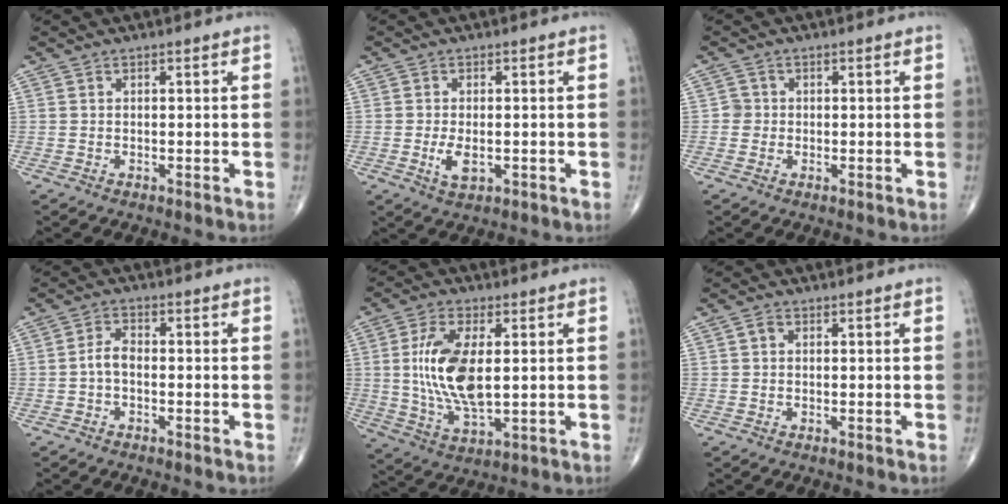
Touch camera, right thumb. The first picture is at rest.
{"total": 3.8, "force": [-0.8, 1.9, 3.2], "torque": [-0.062, -0.006, -0.013]}
{"total": 1.7, "force": [-0.2, 1.7, 0.2], "torque": [0.010, 0.007, -0.008]}
{"total": 3.0, "force": [-0.8, 1.6, 2.4], "torque": [-0.044, 0.014, -0.021]}
{"total": 13.6, "force": [1.3, 6.1, 12.1], "torque": [-0.244, -0.013, 0.032]}
{"total": 1.2, "force": [0.2, 1.0, 0.7], "torque": [-0.010, 0.005, 0.003]}